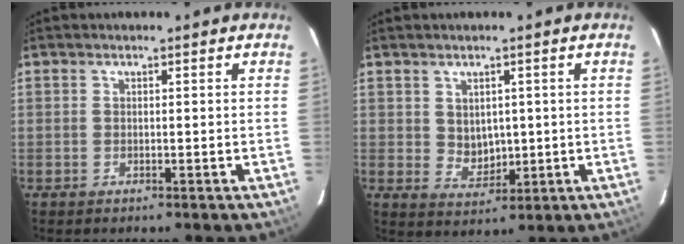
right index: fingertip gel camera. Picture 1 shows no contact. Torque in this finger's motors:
{"motor_torque": [0.08, 0.09, 0.17, 0.01]}